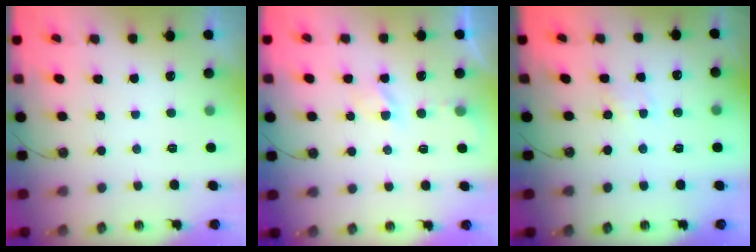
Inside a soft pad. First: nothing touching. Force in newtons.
{"total": 2.7, "press": 2.6, "slide": 0.4}
{"total": 1.7, "press": 1.7, "slide": 0.2}